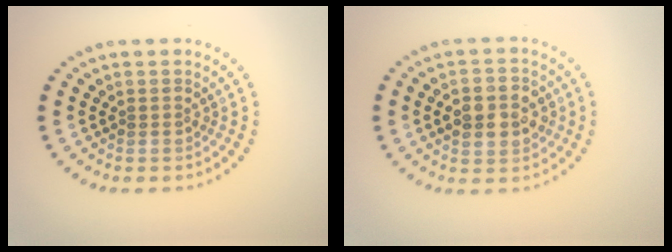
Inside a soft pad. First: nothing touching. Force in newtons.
{"total": 4.2, "press": 4.2, "slide": 0.4}